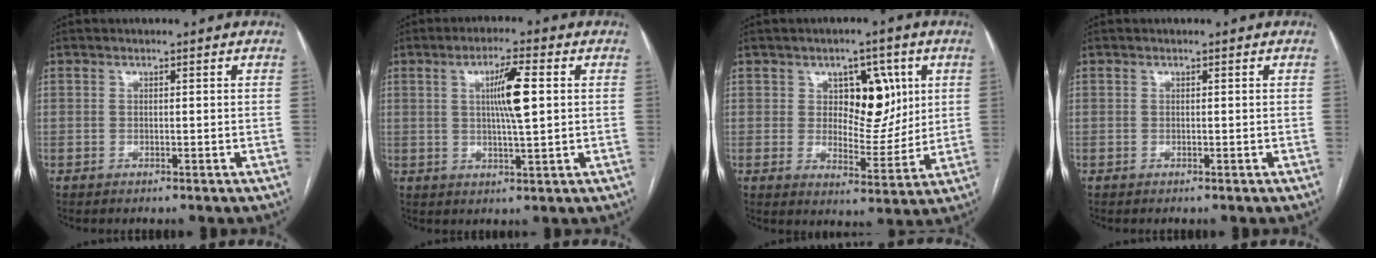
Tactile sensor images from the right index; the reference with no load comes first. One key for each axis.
{"total": 6.9, "fx": 1.3, "fy": 0.3, "fz": 6.8, "tx": -0.120, "ty": 0.000, "tz": 0.022}
{"total": 9.1, "fx": 2.9, "fy": 5.1, "fz": 7.0, "tx": -0.091, "ty": 0.010, "tz": 0.050}
{"total": 0.0}